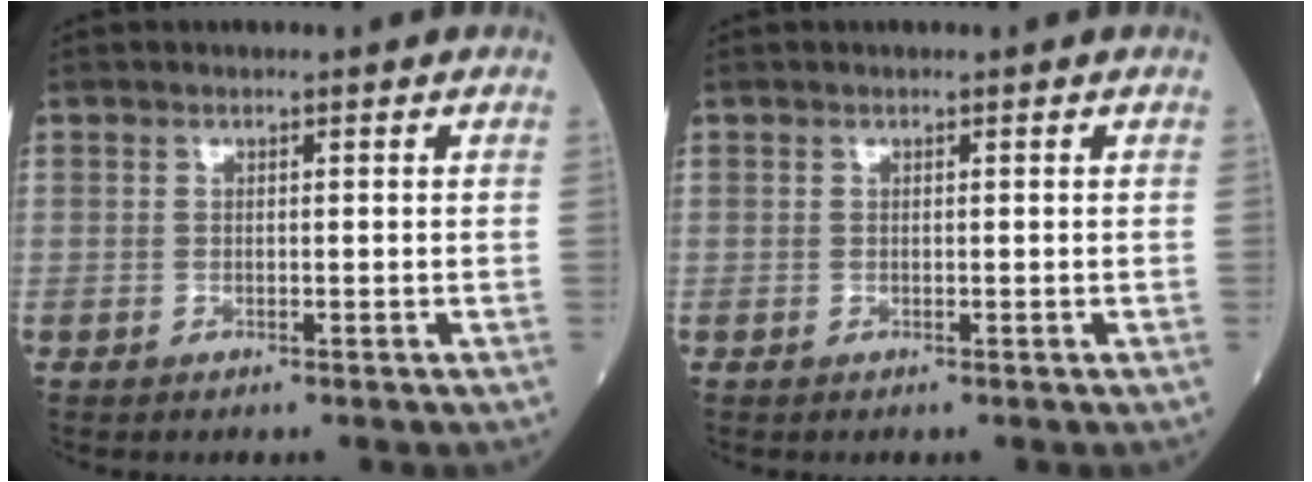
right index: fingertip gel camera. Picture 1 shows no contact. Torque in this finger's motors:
{"motor_torque": [0.00, 0.00, -0.01, -0.01]}